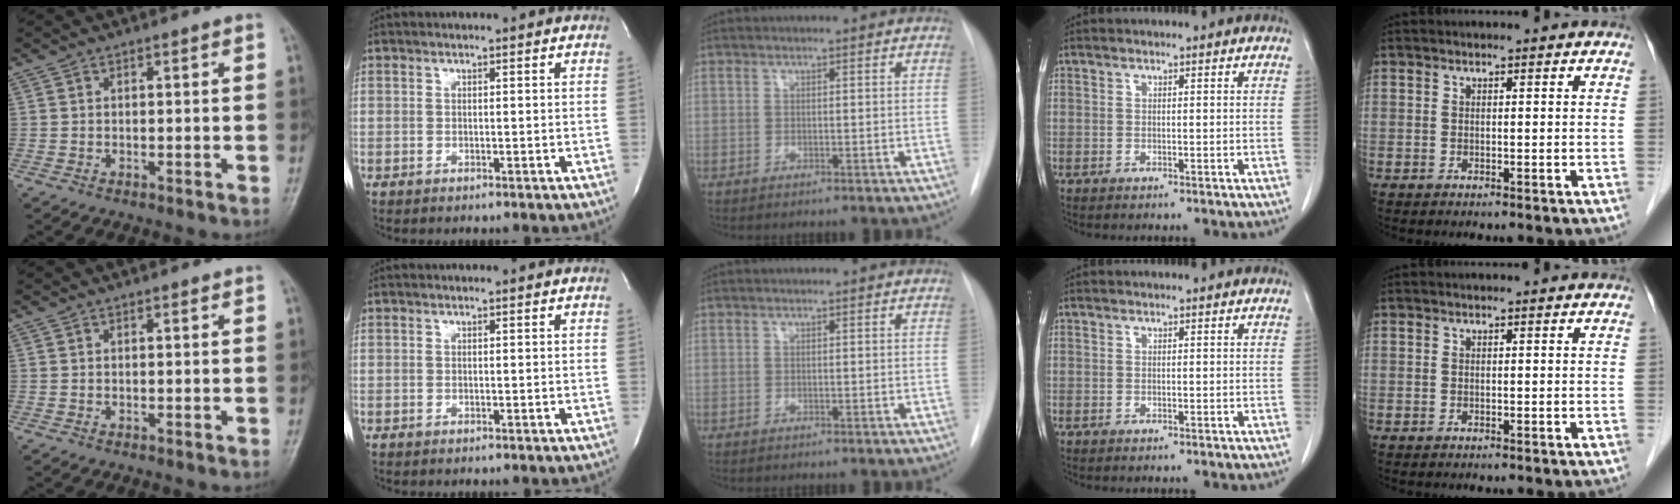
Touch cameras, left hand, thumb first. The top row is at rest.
{}